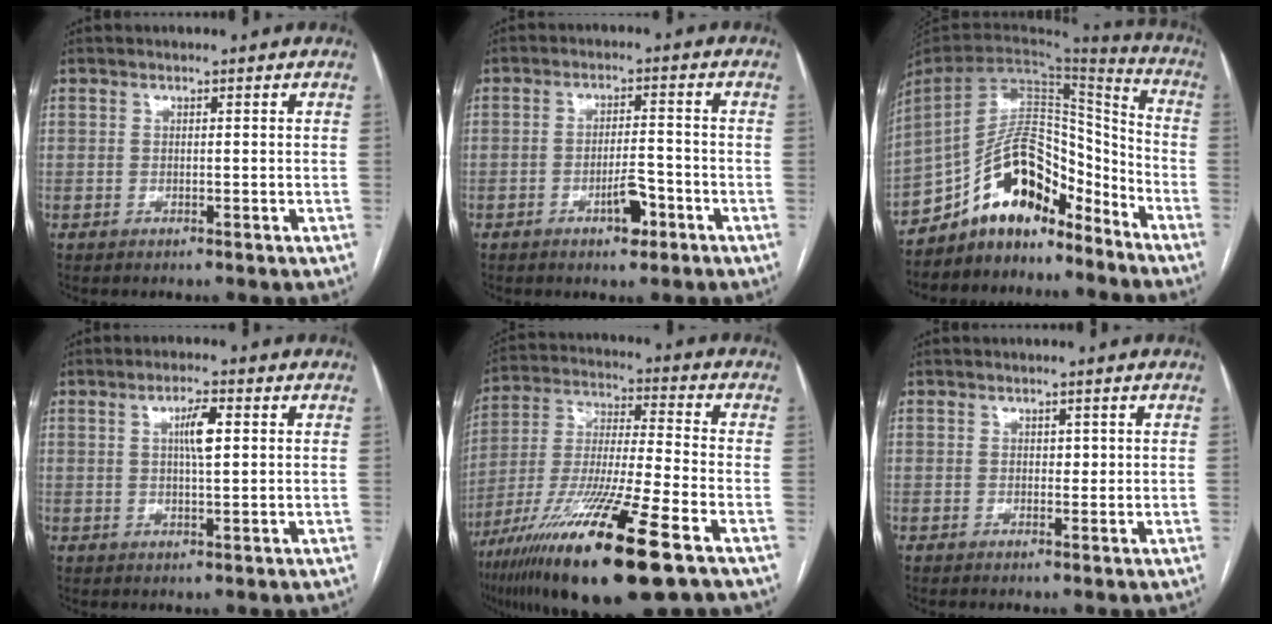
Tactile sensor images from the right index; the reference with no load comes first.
{"total": 4.5, "force": [-2.4, 1.3, 3.5], "torque": [-0.062, 0.003, -0.035]}
{"total": 14.6, "force": [-11.3, 5.4, 7.5], "torque": [-0.125, 0.043, -0.197]}
{"total": 4.1, "force": [1.0, 0.6, 3.9], "torque": [-0.070, 0.004, 0.018]}
{"total": 22.5, "force": [-12.5, 1.4, 18.6], "torque": [-0.349, -0.055, -0.223]}
{"total": 0.9, "force": [0.2, 0.7, 0.5], "torque": [-0.002, 0.002, 0.002]}